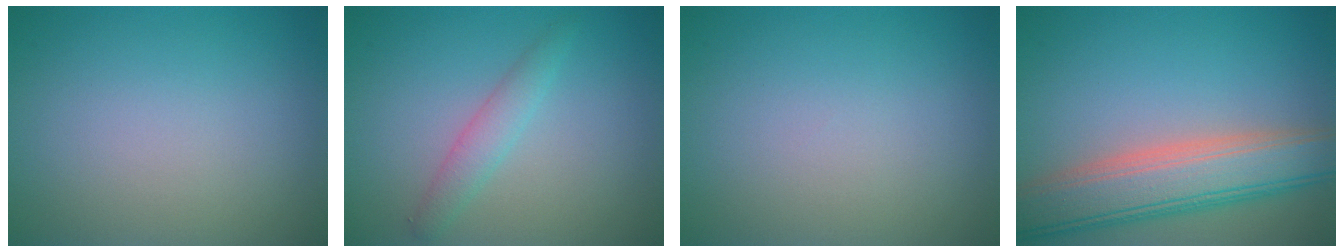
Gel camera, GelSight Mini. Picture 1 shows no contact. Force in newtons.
{"total": 2.0, "press": 2.0, "slide": 0.1}
{"total": 0.0}
{"total": 7.7, "press": 7.7, "slide": 0.7}